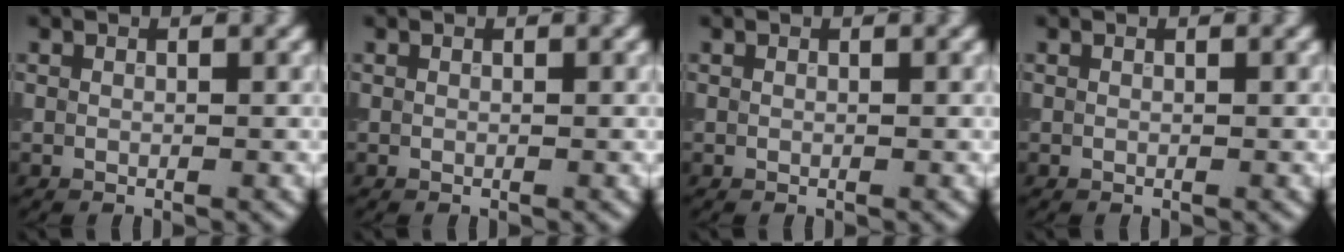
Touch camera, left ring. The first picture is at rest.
{"total": 0.0}
{"total": 0.0}
{"total": 0.0}